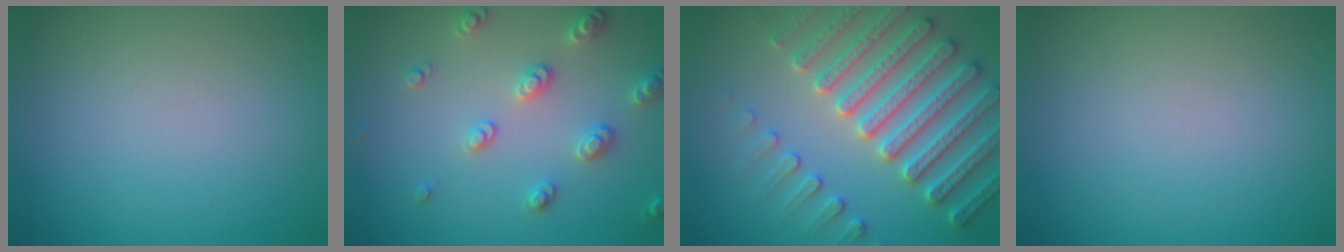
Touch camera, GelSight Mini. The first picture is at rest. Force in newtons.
{"total": 2.9, "press": 2.9, "slide": 0.5}
{"total": 7.7, "press": 7.4, "slide": 1.9}
{"total": 0.0}